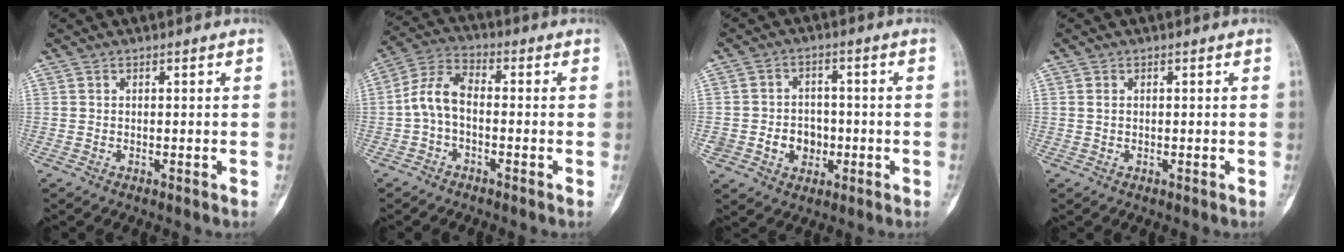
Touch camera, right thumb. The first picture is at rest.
{"total": 7.1, "force": [-1.2, 3.9, 5.8], "torque": [-0.116, 0.027, -0.037]}
{"total": 6.7, "force": [-1.5, 5.7, 3.3], "torque": [-0.018, 0.016, -0.020]}
{"total": 1.1, "force": [0.3, 0.7, 0.7], "torque": [-0.012, 0.000, 0.010]}